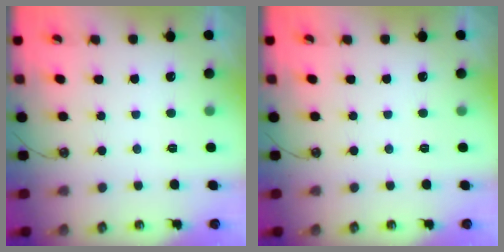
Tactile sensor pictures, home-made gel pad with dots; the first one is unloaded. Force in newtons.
{"total": 0.0}